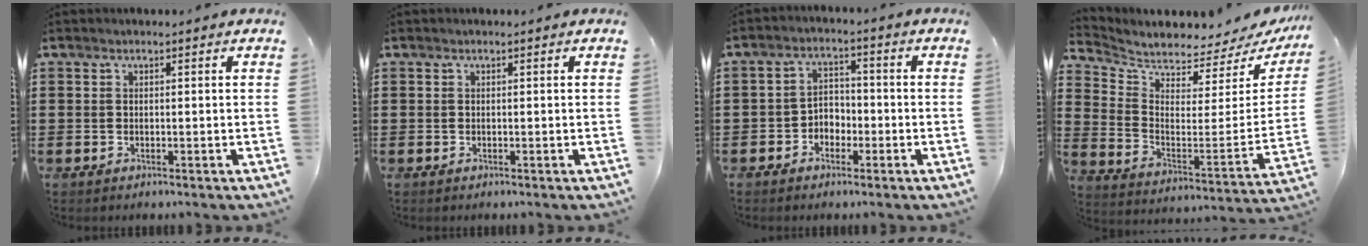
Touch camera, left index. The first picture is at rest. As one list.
[{"total": 0.0}, {"total": 3.3, "force": [-2.1, 2.2, 1.1], "torque": [-0.028, 0.009, -0.046]}, {"total": 3.3, "force": [3.3, 0.2, 0.2], "torque": [-0.031, -0.050, 0.050]}]